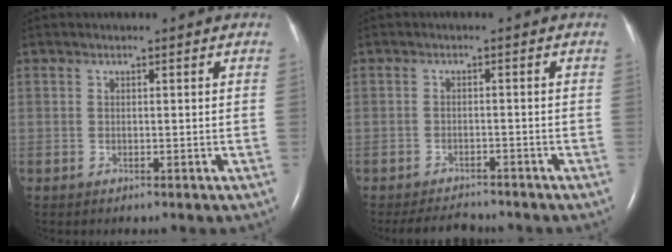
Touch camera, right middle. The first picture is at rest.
{"total": 5.1, "force": [-4.9, 1.3, 0.6], "torque": [-0.011, -0.006, -0.070]}